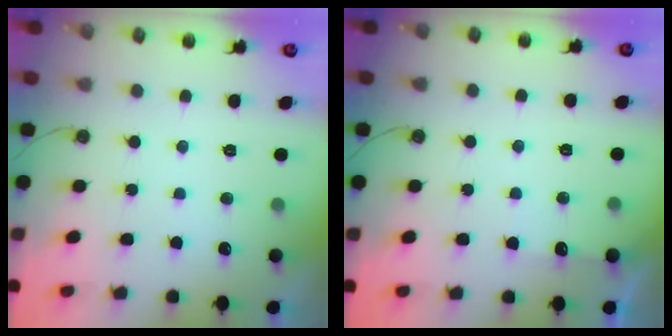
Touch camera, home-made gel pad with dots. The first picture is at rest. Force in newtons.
{"total": 4.3, "press": 4.3, "slide": 0.7}